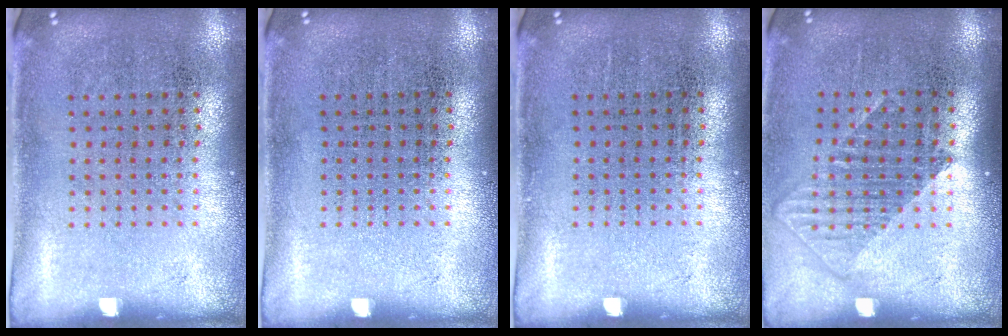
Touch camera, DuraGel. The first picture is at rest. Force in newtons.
{"total": 0.0}
{"total": 0.0}
{"total": 1.2, "press": 1.0, "slide": 0.7}